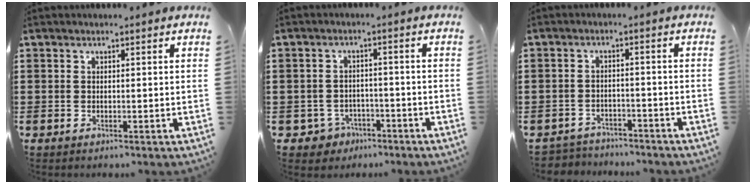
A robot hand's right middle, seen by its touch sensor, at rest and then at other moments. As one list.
[{"total": 2.4, "force": [-1.9, 1.4, 0.2], "torque": [-0.019, 0.000, -0.044]}, {"total": 2.7, "force": [-2.7, 0.3, -0.3], "torque": [-0.001, 0.001, -0.060]}]